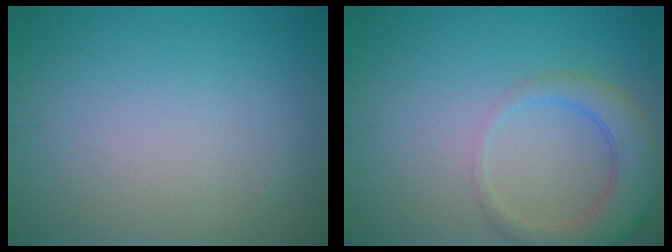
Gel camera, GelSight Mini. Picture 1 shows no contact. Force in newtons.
{"total": 4.4, "press": 4.3, "slide": 0.6}